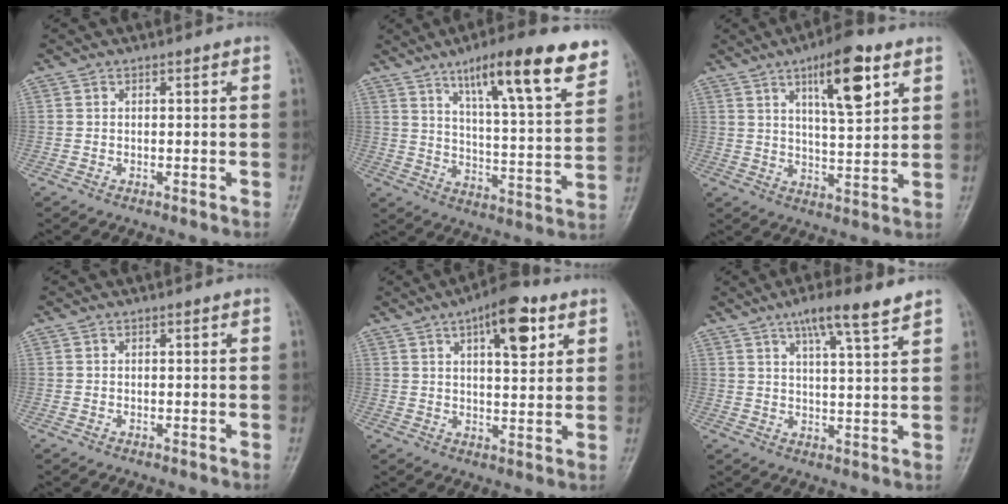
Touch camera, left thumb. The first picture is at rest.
{"total": 18.6, "force": [11.6, 3.8, 14.0], "torque": [-0.179, -0.051, 0.178]}
{"total": 12.5, "force": [6.1, 3.7, 10.2], "torque": [-0.144, -0.029, 0.095]}
{"total": 0.0}
{"total": 10.8, "force": [5.1, 4.2, 8.6], "torque": [-0.105, -0.017, 0.072]}
{"total": 8.5, "force": [5.7, 0.9, 6.2], "torque": [-0.097, -0.023, 0.092]}